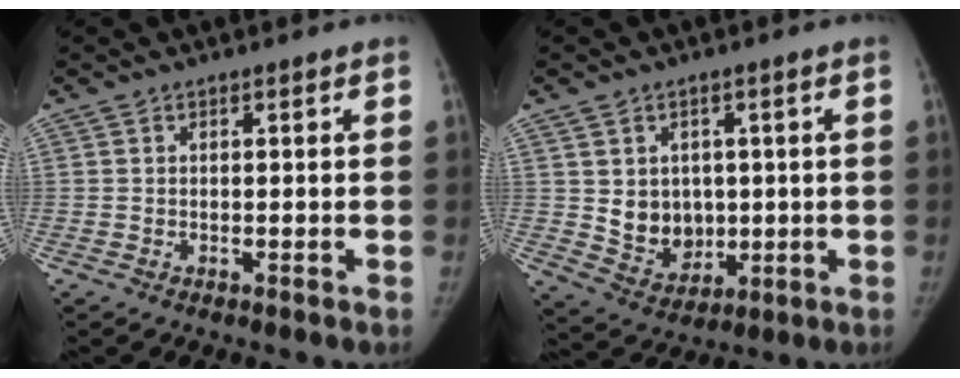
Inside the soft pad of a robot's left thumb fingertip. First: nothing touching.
{"total": 8.4, "force": [0.7, 7.0, 4.7], "torque": [-0.039, -0.013, 0.033]}